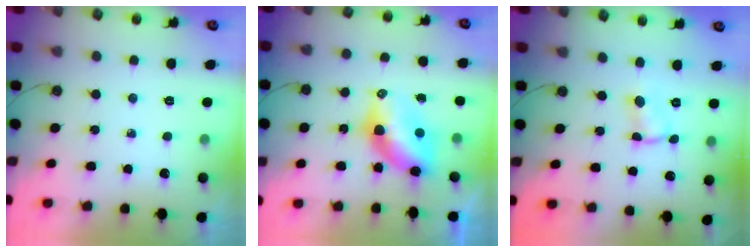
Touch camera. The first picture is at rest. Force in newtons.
{"total": 7.7, "press": 7.7, "slide": 0.6}
{"total": 1.4, "press": 1.4, "slide": 0.1}